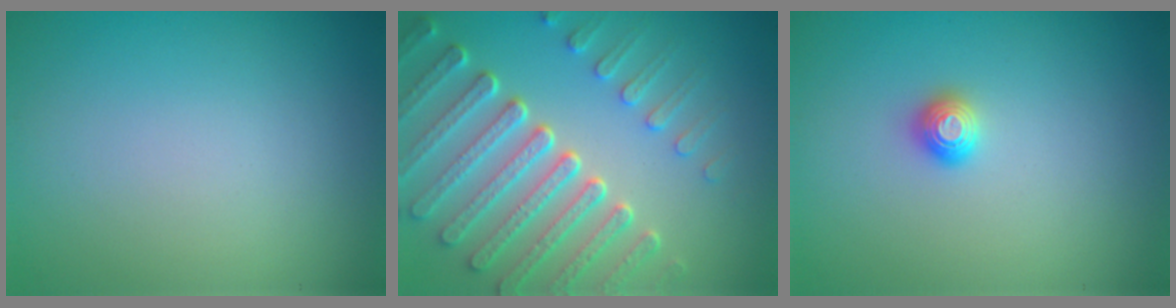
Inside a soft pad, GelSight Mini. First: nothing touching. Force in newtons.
{"total": 7.4, "press": 5.5, "slide": 4.9}
{"total": 1.1, "press": 1.1, "slide": 0.1}